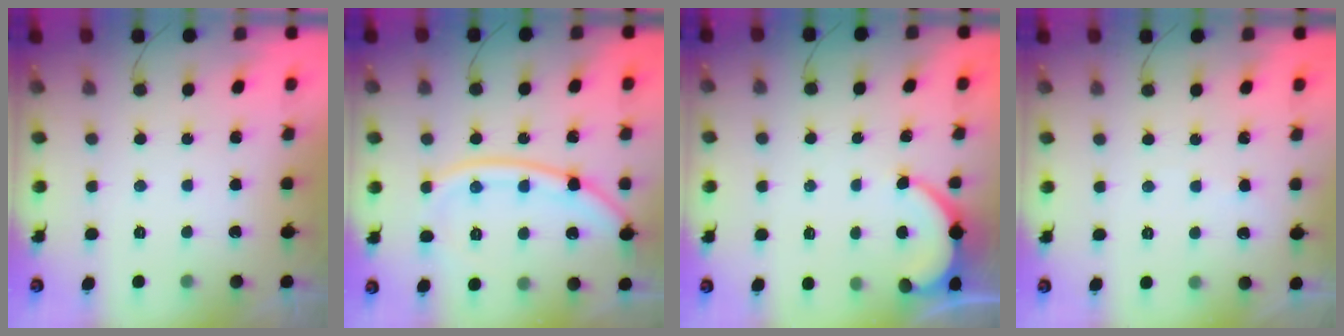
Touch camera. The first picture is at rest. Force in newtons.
{"total": 14.4, "press": 14.4, "slide": 1.0}
{"total": 4.3, "press": 4.2, "slide": 0.4}
{"total": 2.5, "press": 2.5, "slide": 0.3}